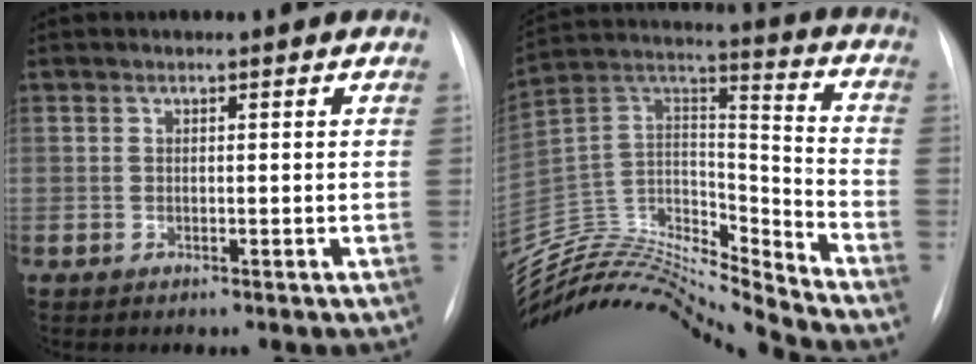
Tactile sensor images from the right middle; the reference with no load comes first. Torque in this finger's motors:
{"motor_torque": [-0.72, -1.10, -0.30, -0.05]}